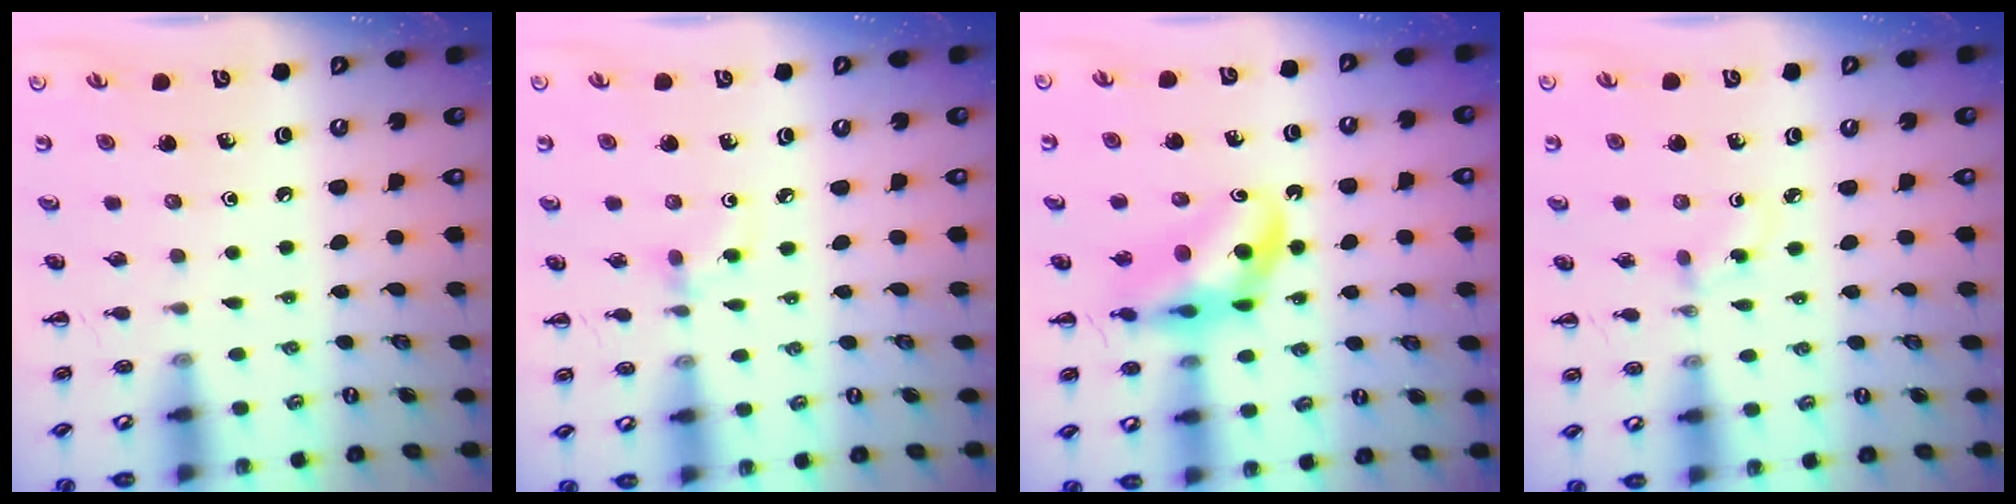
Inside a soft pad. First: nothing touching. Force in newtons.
{"total": 2.5, "press": 2.4, "slide": 0.9}
{"total": 12.9, "press": 12.4, "slide": 3.5}
{"total": 2.3, "press": 2.0, "slide": 1.1}